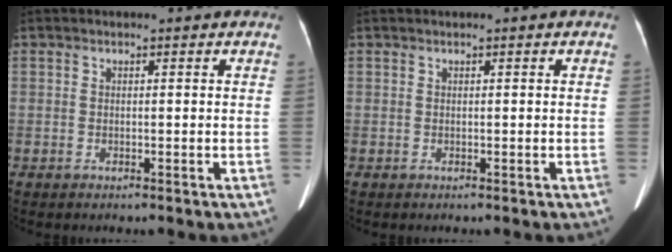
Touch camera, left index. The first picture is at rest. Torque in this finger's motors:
{"motor_torque": [0.25, -0.24, 0.04, 0.06]}